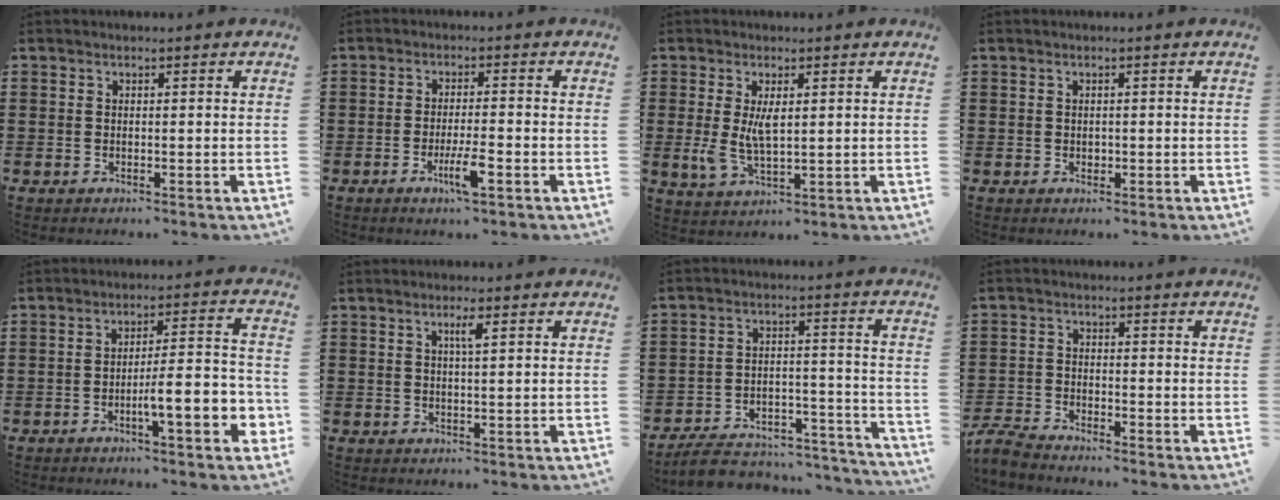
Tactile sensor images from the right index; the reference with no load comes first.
{"total": 5.0, "force": [-2.3, 0.6, 4.4], "torque": [-0.084, -0.012, -0.041]}
{"total": 5.0, "force": [0.6, 2.2, 4.5], "torque": [-0.103, 0.000, 0.006]}
{"total": 0.6, "force": [0.1, 0.5, 0.3], "torque": [-0.008, 0.002, 0.001]}
{"total": 8.4, "force": [-3.6, 1.6, 7.5], "torque": [-0.113, -0.003, -0.062]}
{"total": 2.0, "force": [0.8, 0.1, 1.8], "torque": [-0.036, 0.001, 0.012]}
{"total": 6.6, "force": [-6.1, 1.6, 2.0], "torque": [-0.031, 0.013, -0.118]}
{"total": 3.4, "force": [-3.3, 0.1, 0.5], "torque": [-0.025, -0.002, -0.074]}